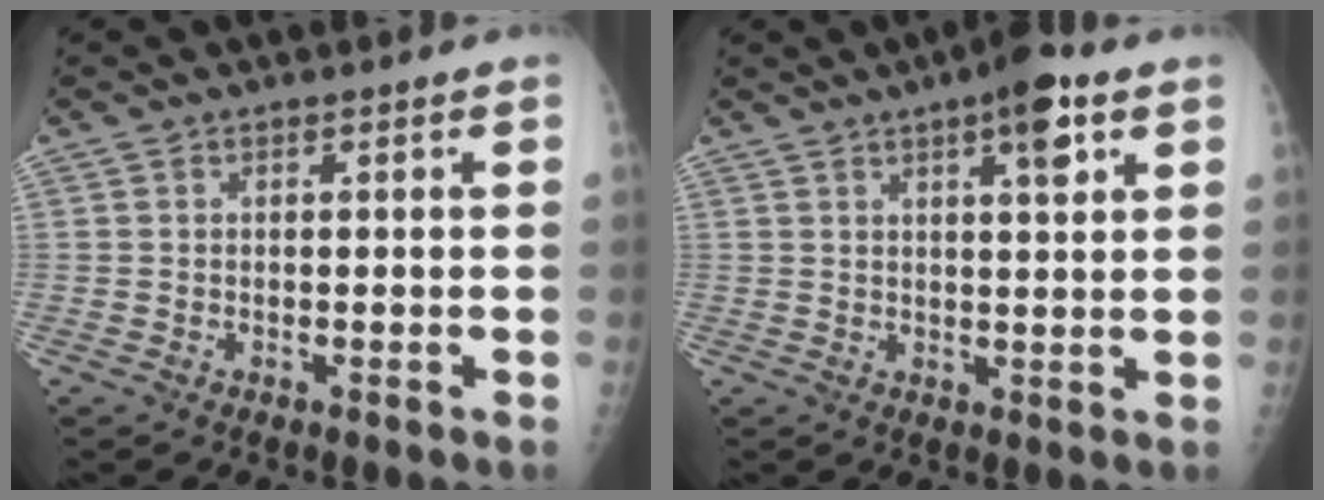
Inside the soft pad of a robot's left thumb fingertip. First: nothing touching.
{"total": 7.5, "force": [3.9, 2.1, 6.1], "torque": [-0.079, -0.012, 0.052]}